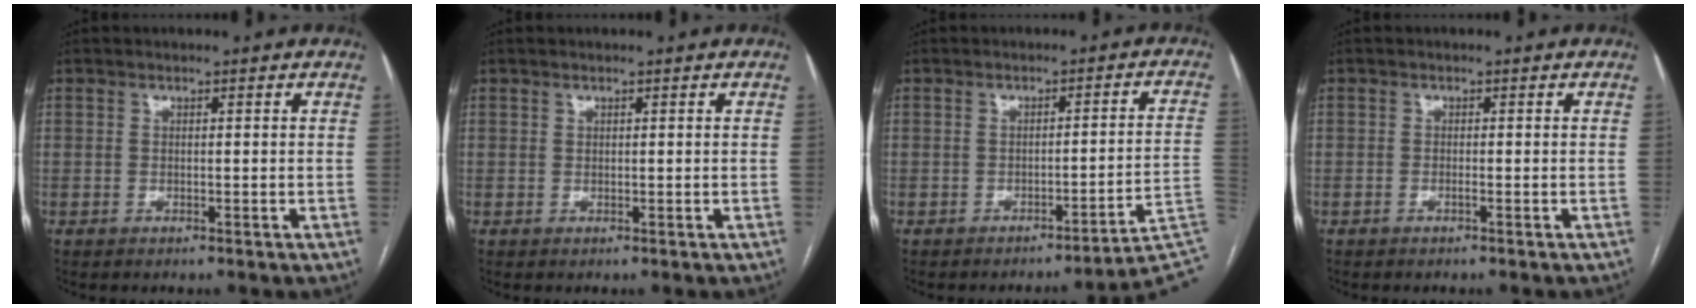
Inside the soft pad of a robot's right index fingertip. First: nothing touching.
{"total": 0.0}
{"total": 7.5, "force": [-5.2, -1.1, 5.3], "torque": [-0.042, 0.029, -0.058]}
{"total": 0.5, "force": [-0.4, -0.1, 0.4], "torque": [-0.009, 0.000, -0.007]}